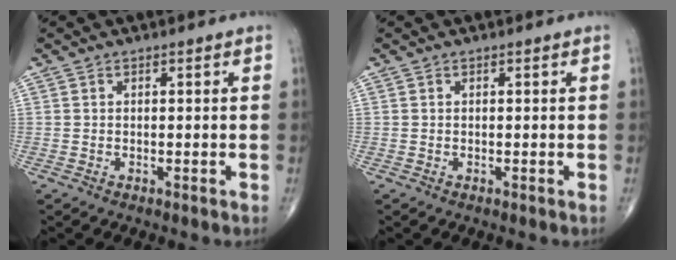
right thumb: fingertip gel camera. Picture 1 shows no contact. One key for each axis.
{"total": 0.0}